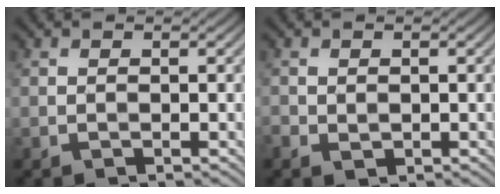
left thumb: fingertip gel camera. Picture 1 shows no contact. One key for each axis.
{"total": 1.3, "fx": -0.3, "fy": 0.9, "fz": 0.9, "tx": -0.023, "ty": -0.006, "tz": -0.002}